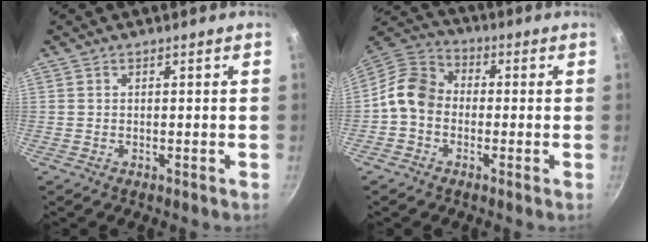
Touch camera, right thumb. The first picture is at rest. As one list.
[{"total": 8.8, "force": [-1.6, 7.1, 5.0], "torque": [-0.071, 0.033, -0.054]}]